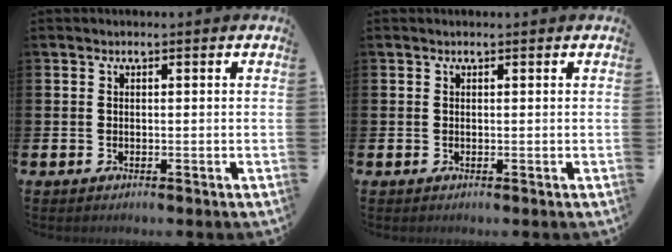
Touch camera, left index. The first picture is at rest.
{"total": 0.0}